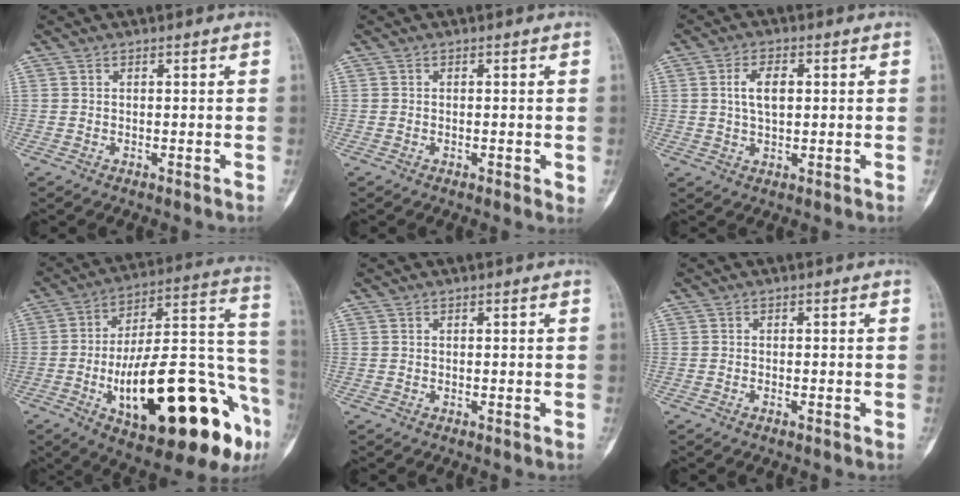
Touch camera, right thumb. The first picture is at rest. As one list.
[{"total": 1.7, "force": [-0.3, 0.7, 1.5], "torque": [-0.022, -0.003, -0.002]}, {"total": 5.4, "force": [1.0, 2.9, 4.5], "torque": [-0.079, 0.001, 0.017]}, {"total": 32.1, "force": [-12.0, 11.2, 27.6], "torque": [-0.365, 0.054, -0.165]}, {"total": 0.0}, {"total": 0.7, "force": [-0.5, 0.2, 0.5], "torque": [-0.012, 0.003, -0.006]}]